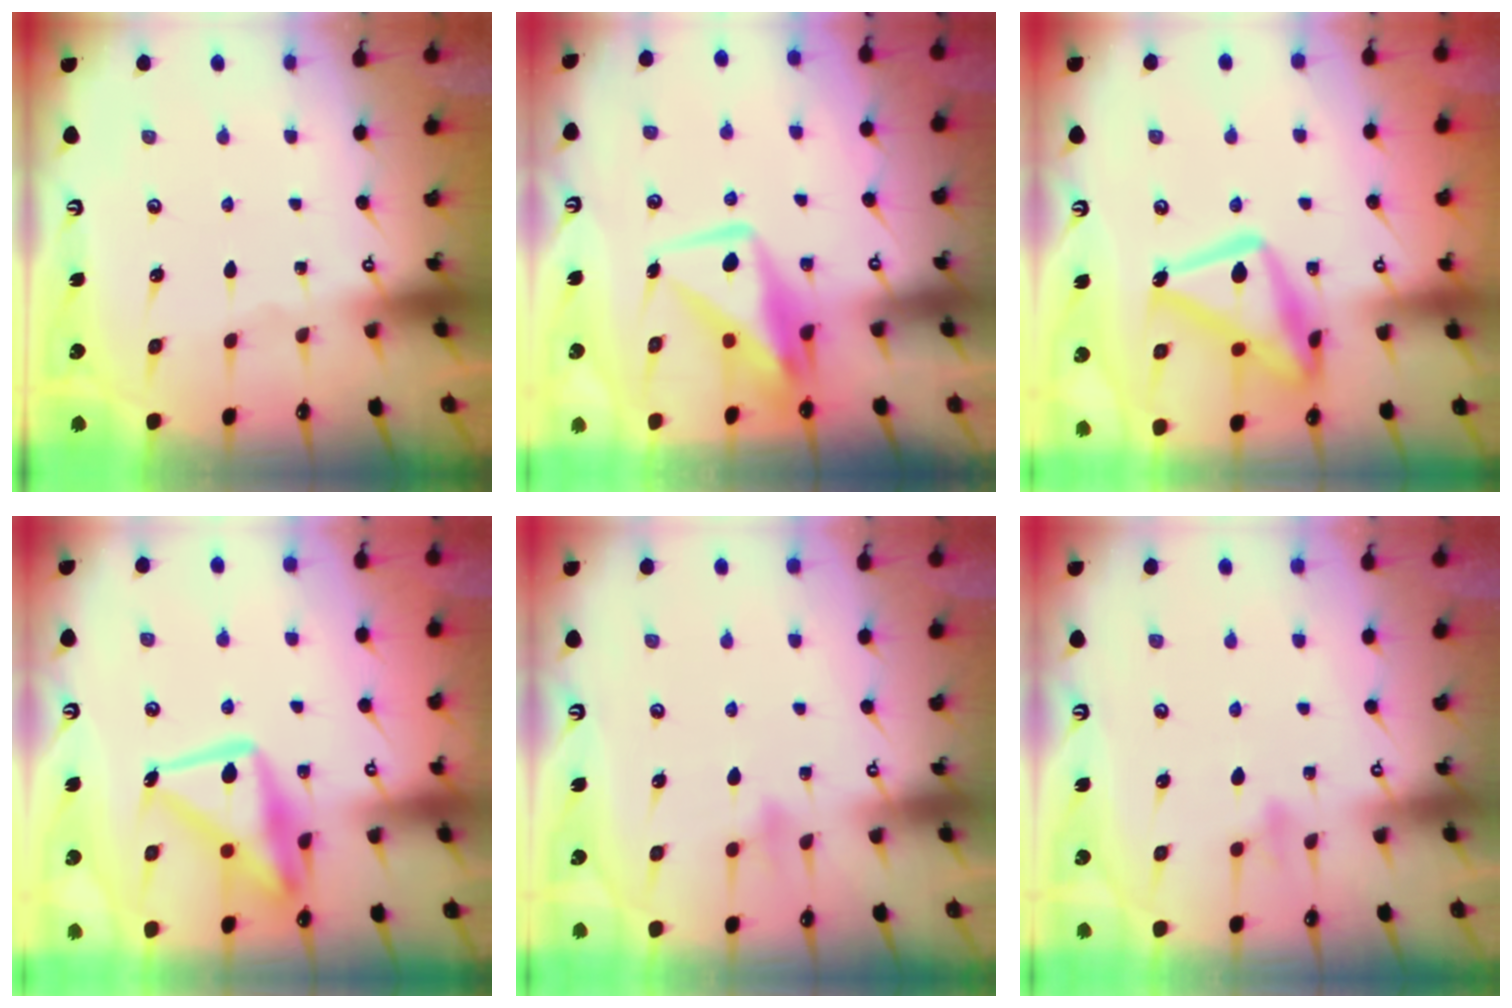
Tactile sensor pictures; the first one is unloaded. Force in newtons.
{"total": 11.0, "press": 11.0, "slide": 0.8}
{"total": 19.2, "press": 19.2, "slide": 1.4}
{"total": 17.9, "press": 17.8, "slide": 1.7}
{"total": 7.2, "press": 7.1, "slide": 0.8}
{"total": 7.3, "press": 7.1, "slide": 1.5}